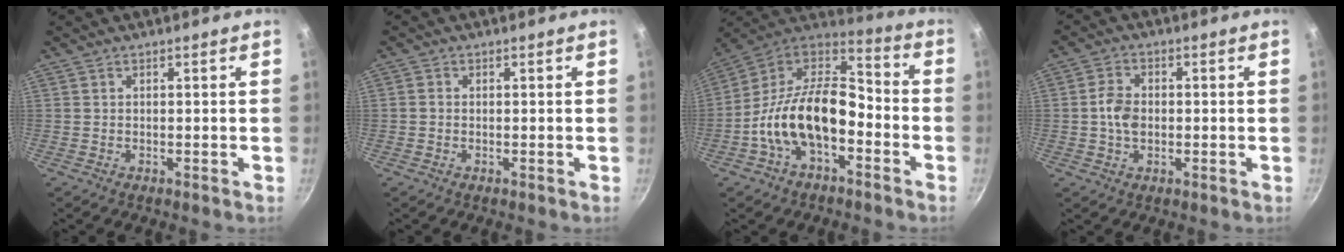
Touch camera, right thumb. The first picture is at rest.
{"total": 0.8, "force": [-0.3, 0.7, 0.3], "torque": [-0.005, 0.002, -0.007]}
{"total": 19.2, "force": [-5.6, 11.1, 14.6], "torque": [-0.243, 0.066, -0.117]}
{"total": 5.2, "force": [-0.3, 3.6, 3.6], "torque": [-0.064, 0.013, -0.012]}